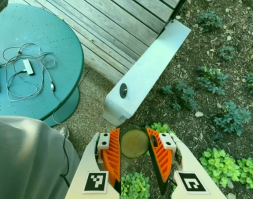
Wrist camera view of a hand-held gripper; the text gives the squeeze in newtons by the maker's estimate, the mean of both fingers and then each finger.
{"total": 10.5, "left": 10.7, "right": 10.2}